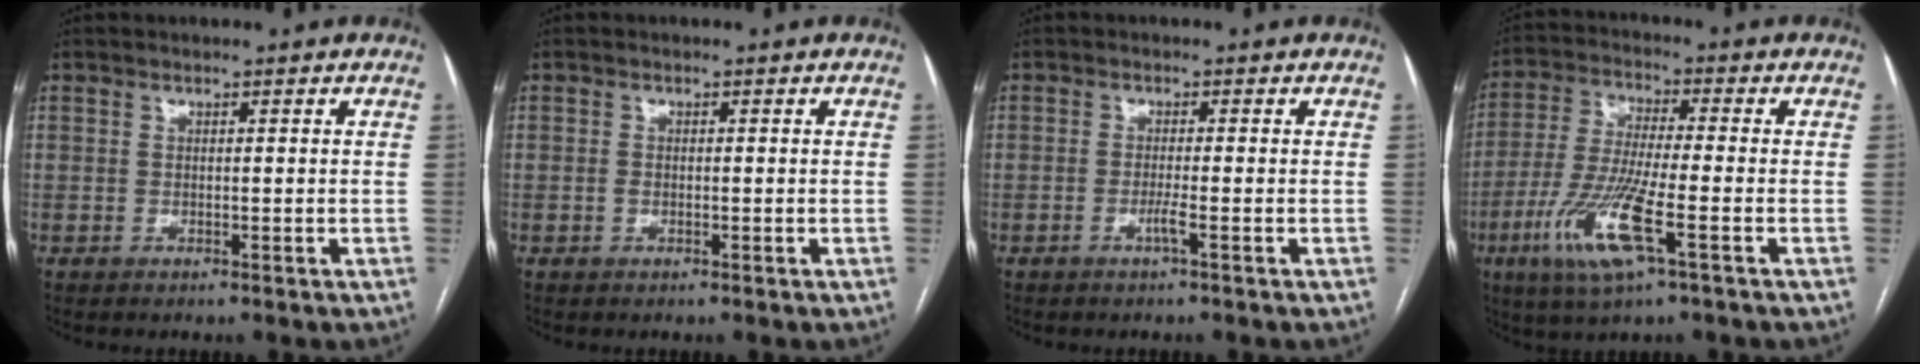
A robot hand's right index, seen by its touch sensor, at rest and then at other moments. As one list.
[{"total": 0.5, "force": [-0.1, 0.4, 0.3], "torque": [-0.006, 0.002, -0.002]}, {"total": 1.4, "force": [-0.7, -0.4, 1.2], "torque": [-0.022, -0.001, -0.016]}, {"total": 11.7, "force": [-4.8, 1.0, 10.6], "torque": [-0.226, -0.019, -0.092]}]